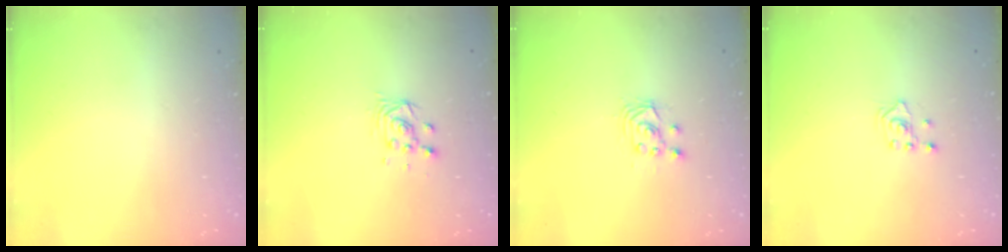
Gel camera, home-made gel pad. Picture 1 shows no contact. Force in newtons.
{"total": 4.0, "press": 4.0, "slide": 0.2}
{"total": 2.9, "press": 2.9, "slide": 0.2}
{"total": 2.1, "press": 1.8, "slide": 0.9}